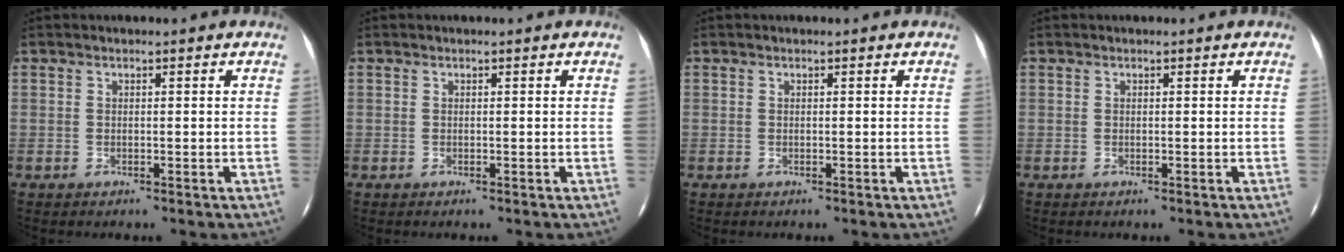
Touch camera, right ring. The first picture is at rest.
{"total": 0.0}
{"total": 0.0}
{"total": 0.0}